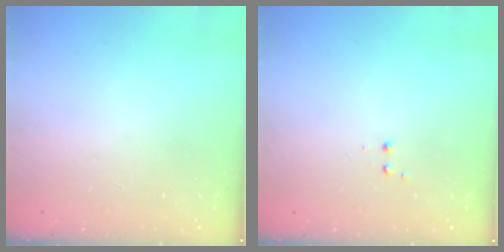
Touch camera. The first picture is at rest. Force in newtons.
{"total": 1.2, "press": 1.1, "slide": 0.5}